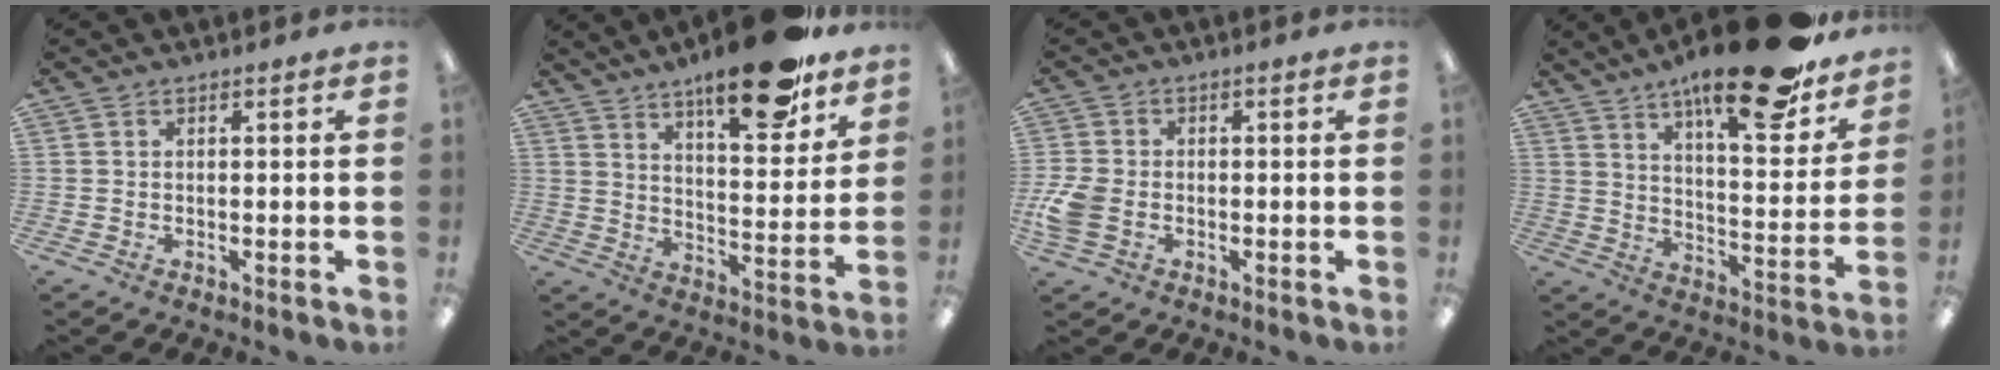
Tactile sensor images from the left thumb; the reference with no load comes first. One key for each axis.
{"total": 18.8, "fx": 14.1, "fy": 5.5, "fz": 11.1, "tx": -0.154, "ty": -0.091, "tz": 0.228}
{"total": 6.2, "fx": -1.6, "fy": 4.4, "fz": 4.1, "tx": -0.090, "ty": 0.008, "tz": -0.030}
{"total": 22.0, "fx": 16.1, "fy": 6.1, "fz": 13.8, "tx": -0.204, "ty": -0.104, "tz": 0.258}